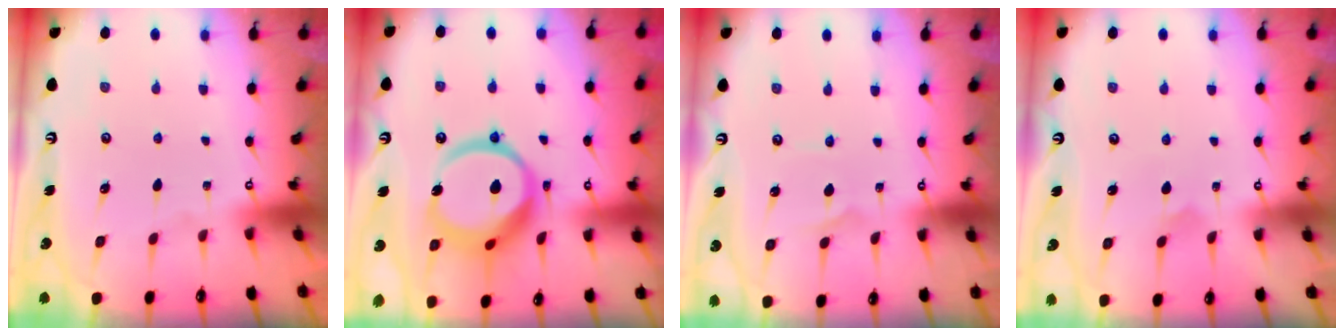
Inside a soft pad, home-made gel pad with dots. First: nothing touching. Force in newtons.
{"total": 16.2, "press": 16.0, "slide": 2.1}
{"total": 1.3, "press": 1.3, "slide": 0.1}
{"total": 4.0, "press": 4.0, "slide": 0.4}